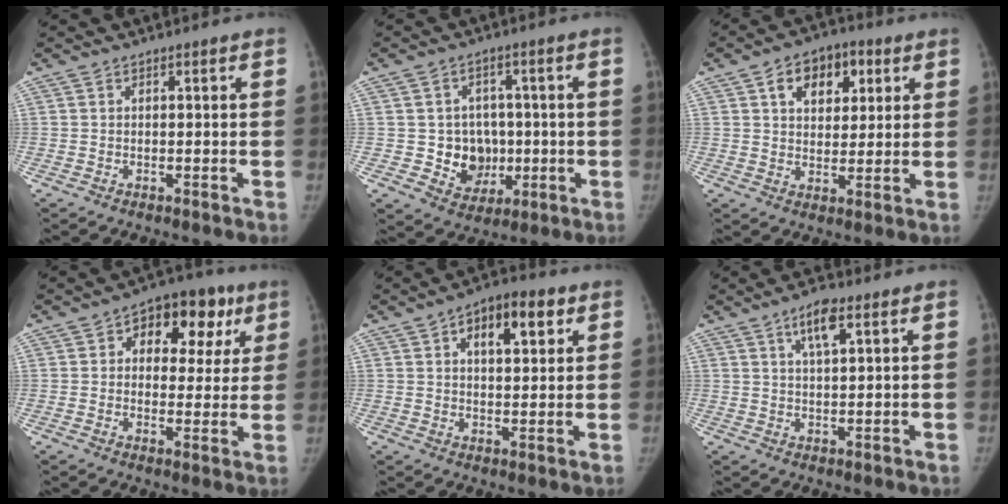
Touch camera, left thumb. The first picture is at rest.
{"total": 8.8, "force": [-0.7, 7.8, 3.9], "torque": [-0.011, 0.009, 0.002]}
{"total": 10.2, "force": [4.2, 6.9, 6.3], "torque": [-0.051, -0.005, 0.060]}
{"total": 12.9, "force": [5.0, 8.3, 8.5], "torque": [-0.057, 0.007, 0.065]}
{"total": 10.5, "force": [4.4, 5.0, 8.2], "torque": [-0.095, 0.003, 0.062]}
{"total": 5.8, "force": [2.9, 1.5, 4.8], "torque": [-0.083, -0.007, 0.050]}